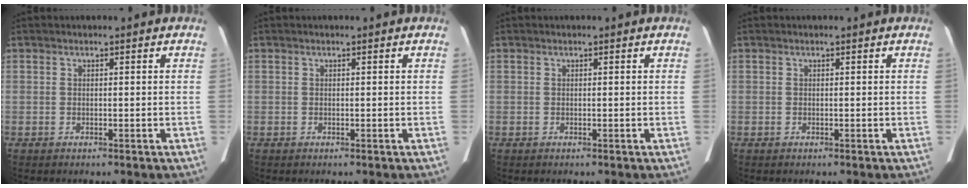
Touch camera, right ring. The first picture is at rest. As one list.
[{"total": 0.0}, {"total": 0.0}, {"total": 0.0}]